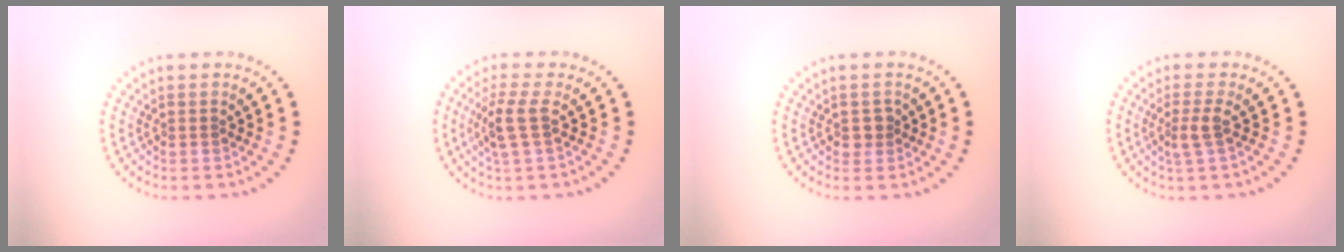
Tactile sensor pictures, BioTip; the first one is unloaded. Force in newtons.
{"total": 2.6, "press": 2.1, "slide": 1.6}
{"total": 1.3, "press": 1.1, "slide": 0.6}
{"total": 1.8, "press": 1.2, "slide": 1.3}